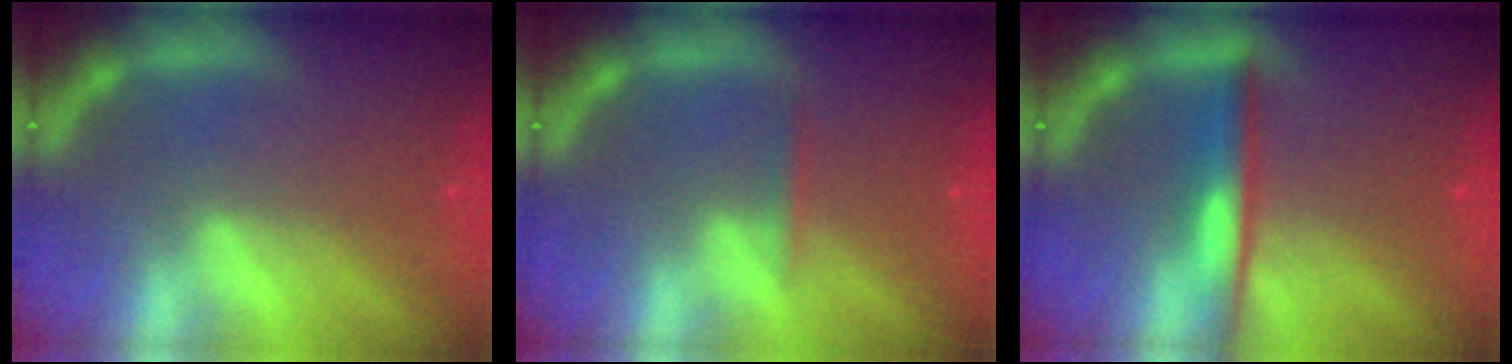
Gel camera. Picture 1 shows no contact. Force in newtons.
{"total": 0.9}
{"total": 3.5}